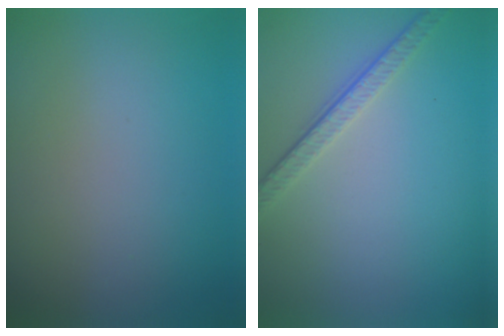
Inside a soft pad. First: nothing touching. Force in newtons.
{"total": 3.3, "press": 2.3, "slide": 2.3}